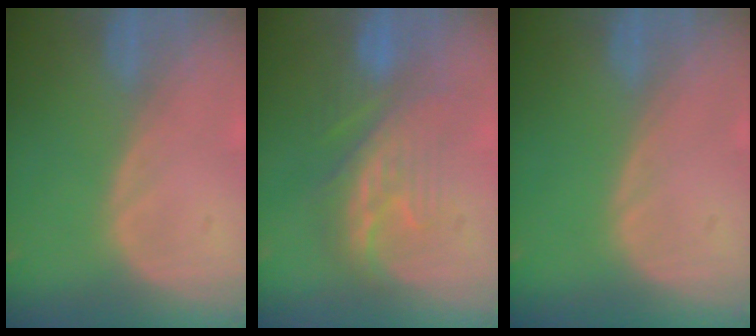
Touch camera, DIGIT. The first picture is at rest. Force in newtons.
{"total": 8.2, "press": 8.0, "slide": 2.0}
{"total": 0.0}